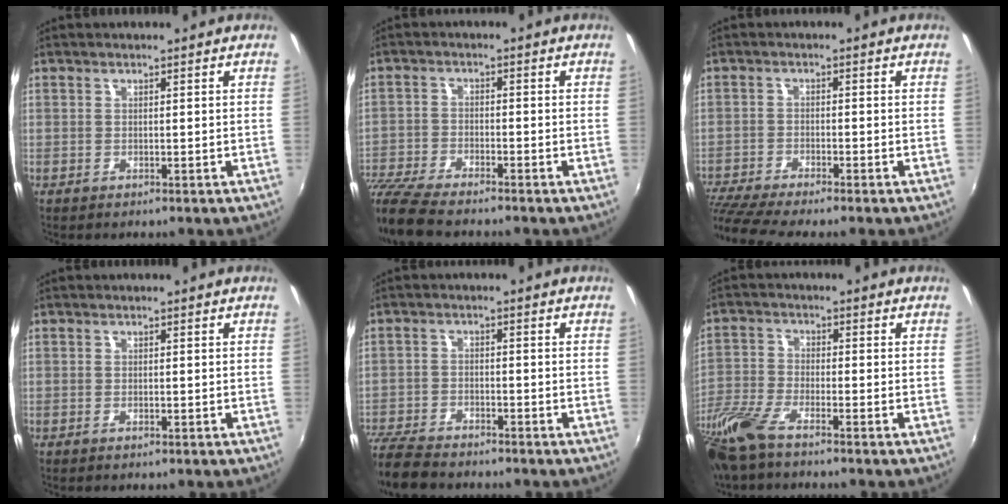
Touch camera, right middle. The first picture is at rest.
{"total": 10.4, "force": [-9.2, 1.7, 4.6], "torque": [-0.119, -0.027, -0.177]}
{"total": 9.3, "force": [-8.2, 0.3, 4.3], "torque": [-0.116, -0.037, -0.148]}
{"total": 0.6, "force": [-0.4, 0.3, 0.3], "torque": [-0.006, -0.002, -0.008]}
{"total": 10.3, "force": [-9.0, 3.0, 4.0], "torque": [-0.112, -0.027, -0.169]}
{"total": 10.4, "force": [-8.1, 2.0, 6.2], "torque": [-0.152, -0.026, -0.168]}